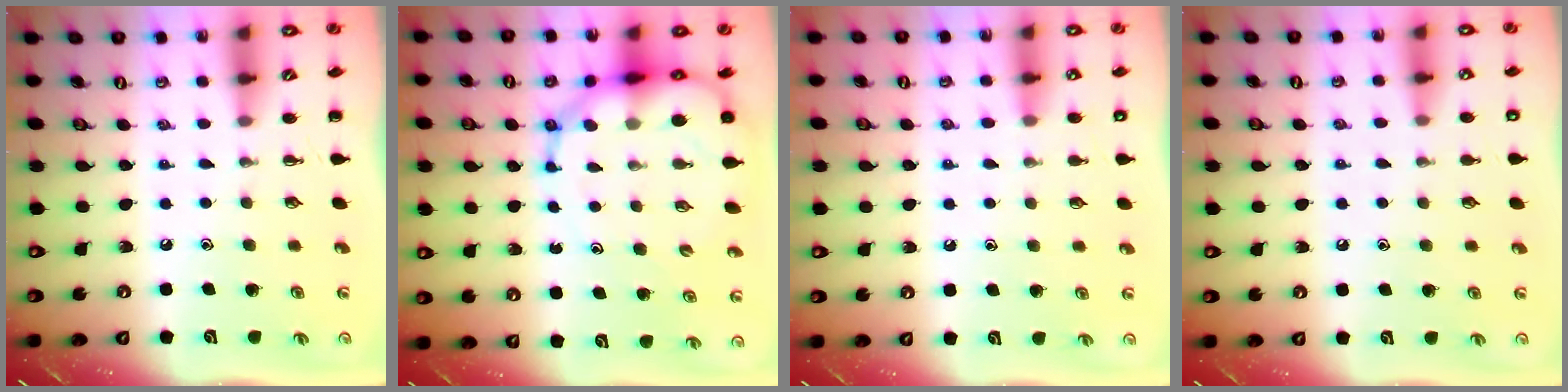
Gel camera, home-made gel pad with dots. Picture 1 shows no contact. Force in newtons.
{"total": 14.2, "press": 13.6, "slide": 3.9}
{"total": 8.8, "press": 8.5, "slide": 2.3}
{"total": 6.4, "press": 6.2, "slide": 1.7}